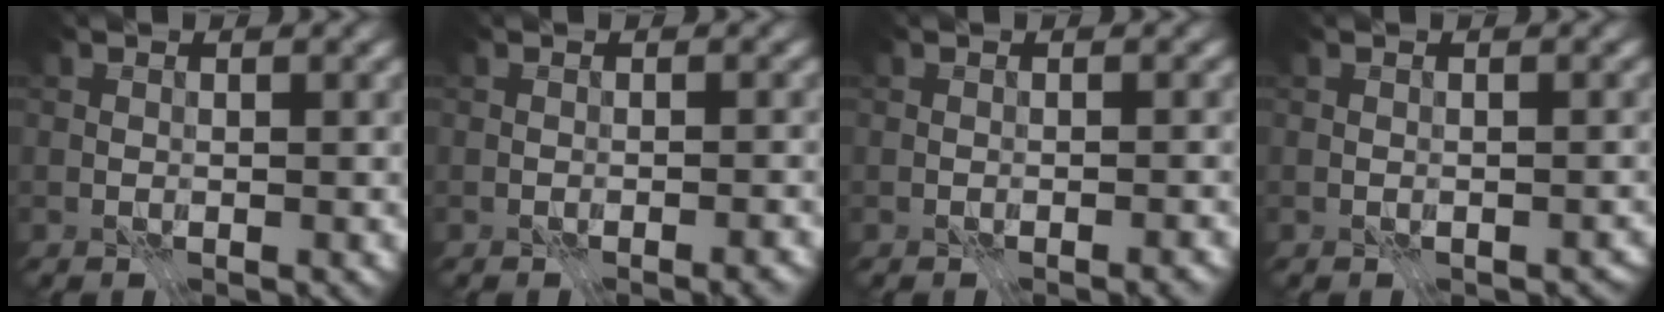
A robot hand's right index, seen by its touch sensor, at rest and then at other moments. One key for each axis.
{"total": 1.2, "fx": -0.9, "fy": 0.2, "fz": 0.7, "tx": -0.010, "ty": -0.002, "tz": -0.010}
{"total": 0.9, "fx": -0.7, "fy": 0.2, "fz": 0.5, "tx": -0.008, "ty": -0.004, "tz": -0.007}
{"total": 0.7, "fx": -0.4, "fy": 0.5, "fz": 0.3, "tx": -0.002, "ty": -0.007, "tz": -0.001}